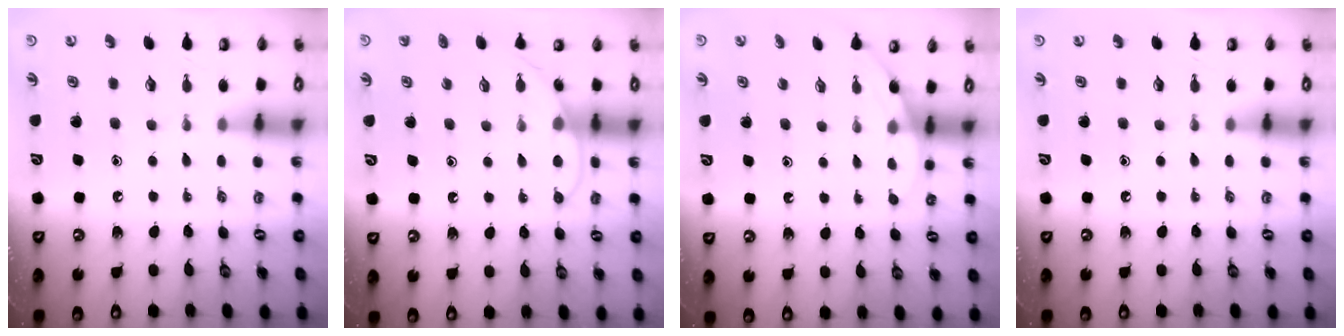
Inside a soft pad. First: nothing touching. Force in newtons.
{"total": 7.2, "press": 7.2, "slide": 0.5}
{"total": 2.6, "press": 2.6, "slide": 0.2}
{"total": 0.0}